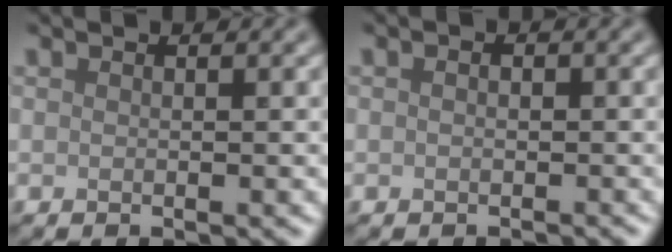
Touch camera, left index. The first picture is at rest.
{"total": 0.8, "force": [-0.2, 0.7, 0.4], "torque": [-0.002, -0.004, -0.005]}